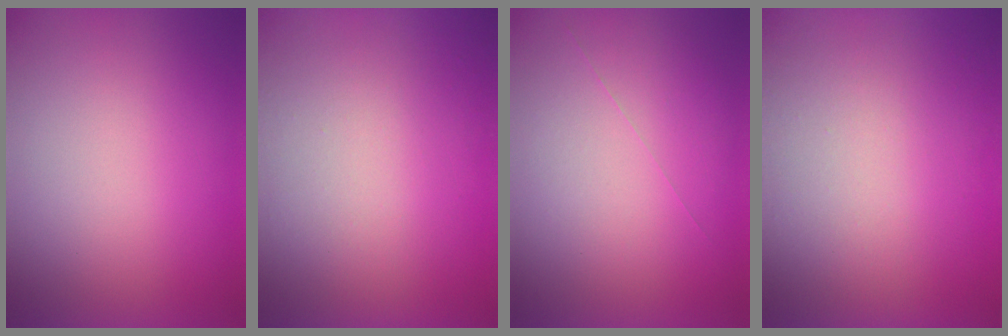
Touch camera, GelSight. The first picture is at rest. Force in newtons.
{"total": 7.8}
{"total": 1.0}
{"total": 8.4}